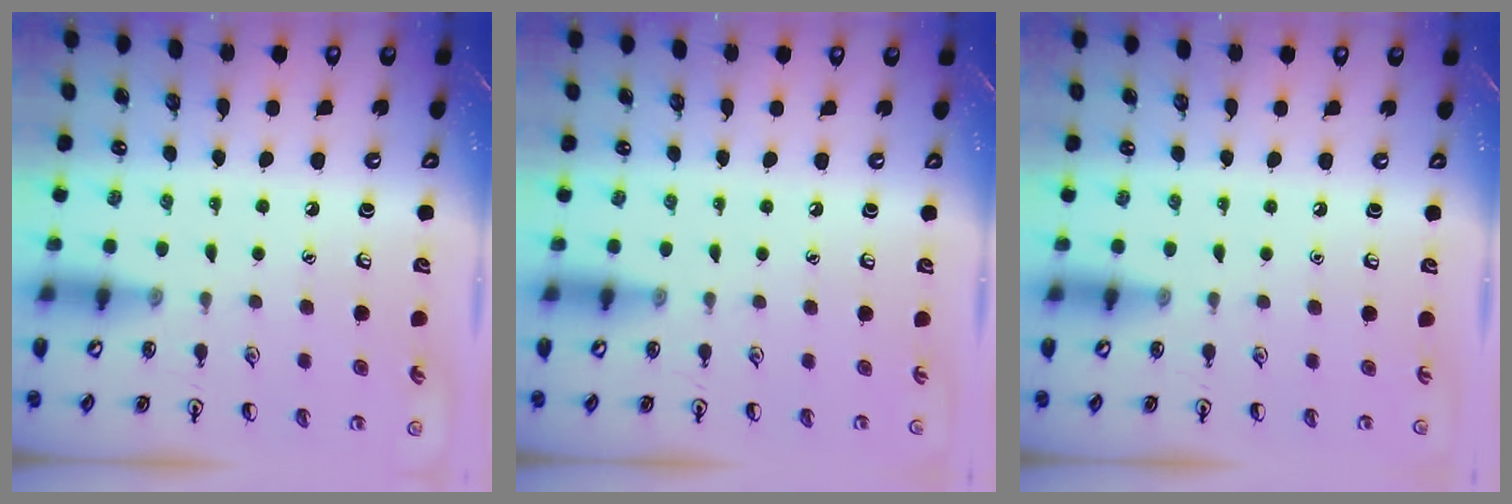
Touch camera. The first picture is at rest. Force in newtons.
{"total": 0.0}
{"total": 0.0}